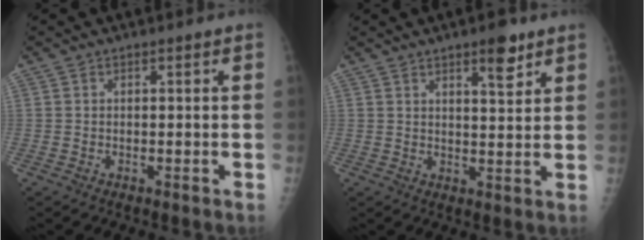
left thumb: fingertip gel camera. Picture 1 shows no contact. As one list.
[{"total": 5.8, "force": [3.7, 1.7, 4.1], "torque": [-0.048, -0.022, 0.053]}]